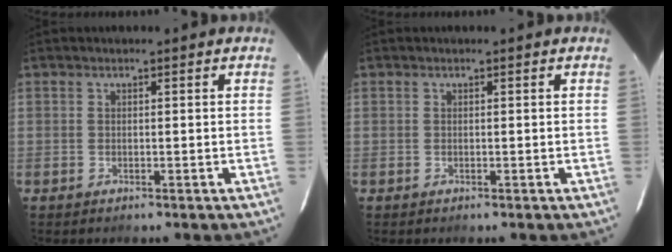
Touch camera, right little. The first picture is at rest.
{"total": 0.0}